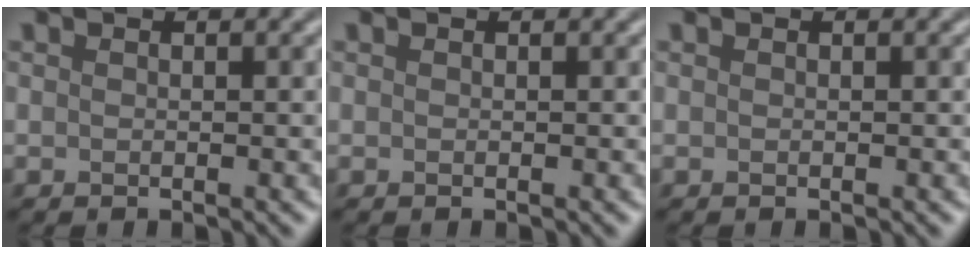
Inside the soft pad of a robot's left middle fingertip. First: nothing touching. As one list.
[{"total": 0.0}, {"total": 0.0}]